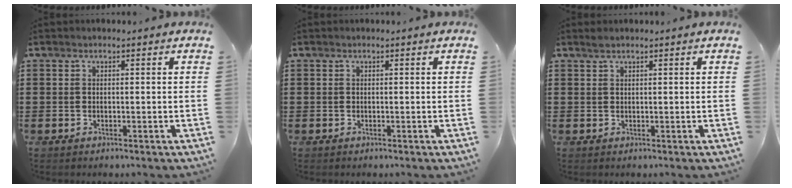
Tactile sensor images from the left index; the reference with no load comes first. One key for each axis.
{"total": 0.0}
{"total": 1.0, "fx": 0.8, "fy": 0.0, "fz": 0.6, "tx": -0.012, "ty": 0.001, "tz": 0.015}